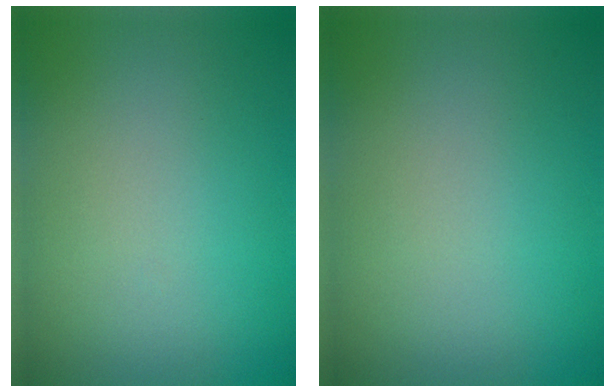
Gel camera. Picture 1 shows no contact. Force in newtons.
{"total": 0.0}